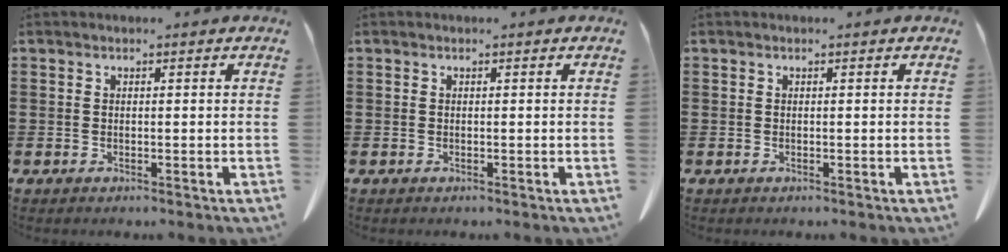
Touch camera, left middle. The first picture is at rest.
{"total": 0.0}
{"total": 0.0}